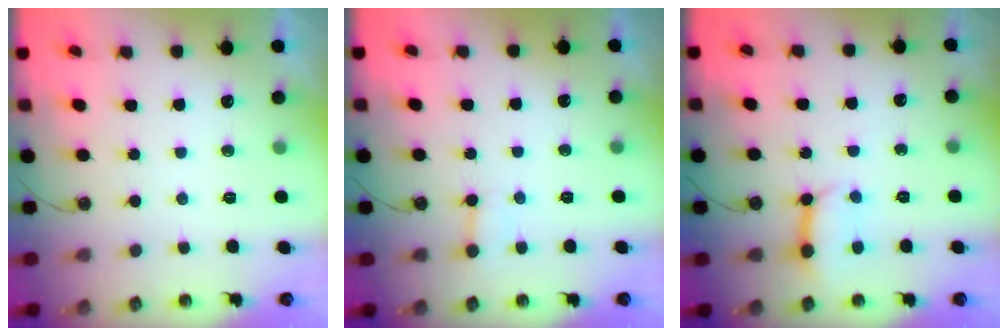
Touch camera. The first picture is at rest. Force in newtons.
{"total": 5.2, "press": 5.1, "slide": 0.5}
{"total": 8.0, "press": 7.9, "slide": 1.0}